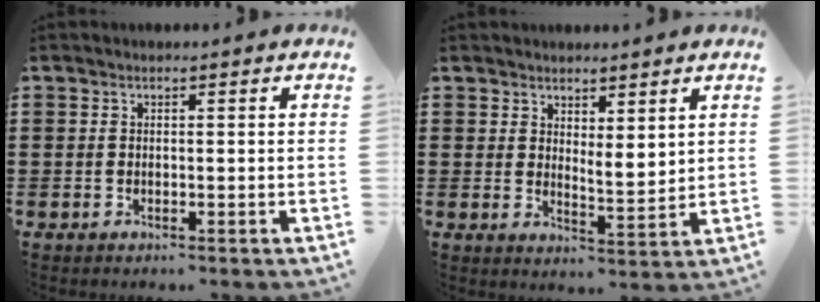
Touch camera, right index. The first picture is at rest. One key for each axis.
{"total": 3.3, "fx": 3.2, "fy": 0.8, "fz": 0.5, "tx": -0.012, "ty": -0.010, "tz": 0.060}